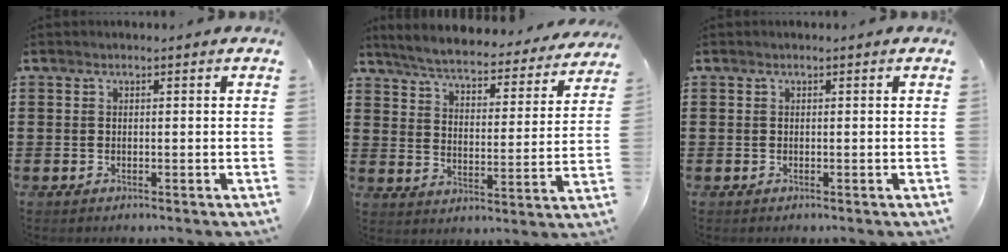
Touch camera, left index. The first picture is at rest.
{"total": 5.0, "force": [4.8, 0.1, 1.3], "torque": [-0.052, -0.038, 0.078]}
{"total": 0.0}